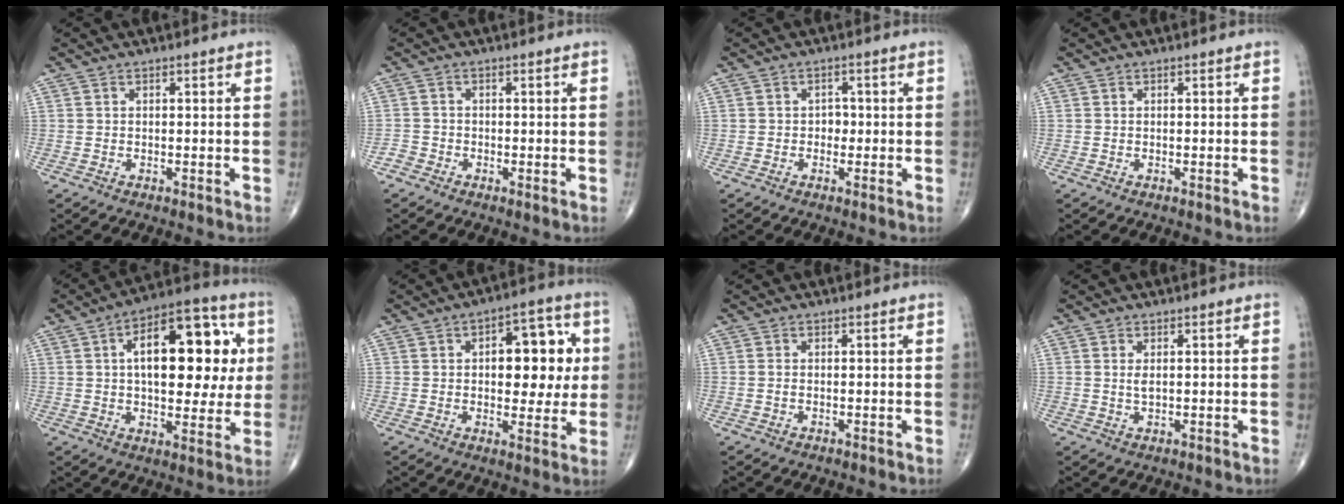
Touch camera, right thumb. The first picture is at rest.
{"total": 1.6, "force": [-1.1, 1.1, 0.3], "torque": [-0.001, 0.000, -0.029]}
{"total": 1.9, "force": [-0.3, 1.5, 1.0], "torque": [0.000, 0.006, -0.010]}
{"total": 0.0}
{"total": 20.8, "force": [4.1, 10.5, 17.5], "torque": [-0.216, 0.015, 0.051]}
{"total": 13.3, "force": [2.0, 7.2, 11.1], "torque": [-0.099, 0.013, 0.025]}
{"total": 0.6, "force": [-0.1, 0.3, 0.5], "torque": [-0.012, 0.000, -0.002]}
{"total": 1.6, "force": [0.4, 0.7, 1.4], "torque": [-0.026, -0.002, 0.009]}